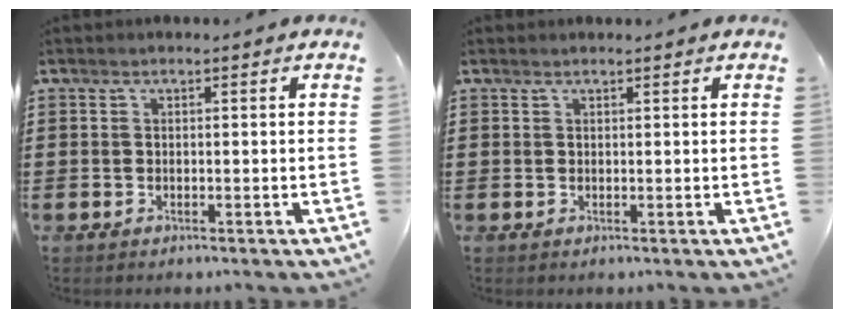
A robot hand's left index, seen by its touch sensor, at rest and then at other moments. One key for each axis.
{"total": 0.6, "fx": 0.5, "fy": 0.0, "fz": 0.2, "tx": -0.005, "ty": -0.002, "tz": 0.011}